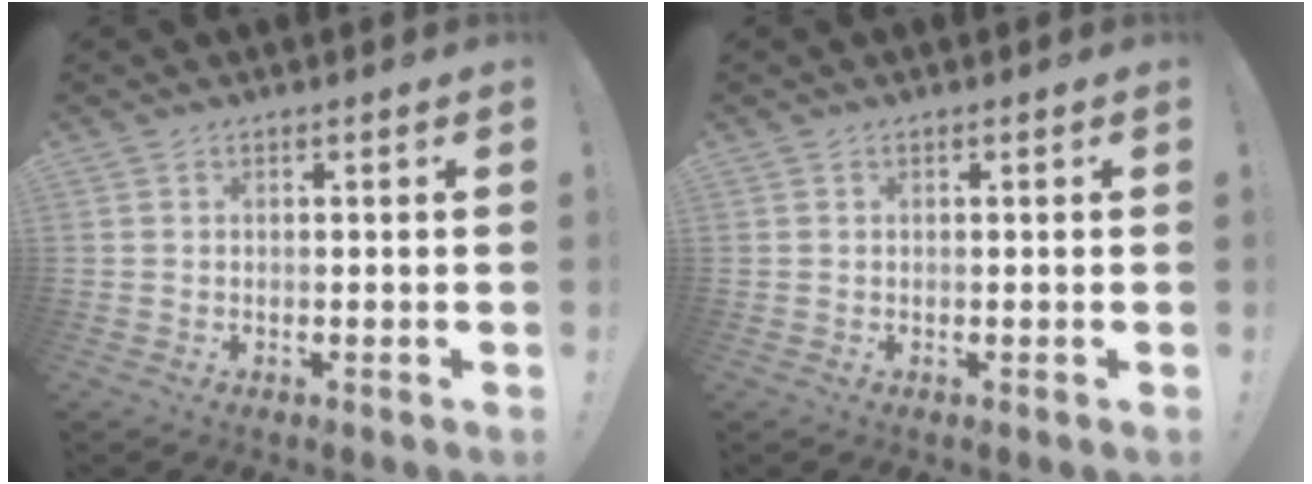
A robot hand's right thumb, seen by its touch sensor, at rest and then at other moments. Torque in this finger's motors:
{"motor_torque": [-0.24, 0.36, -0.16, 0.06, 0.07]}